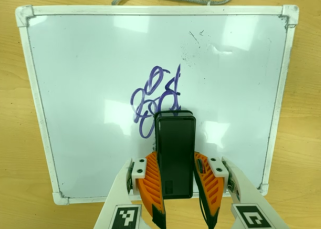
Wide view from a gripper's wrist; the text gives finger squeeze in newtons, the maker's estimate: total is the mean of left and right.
{"total": 8.8, "left": 7.2, "right": 10.3}